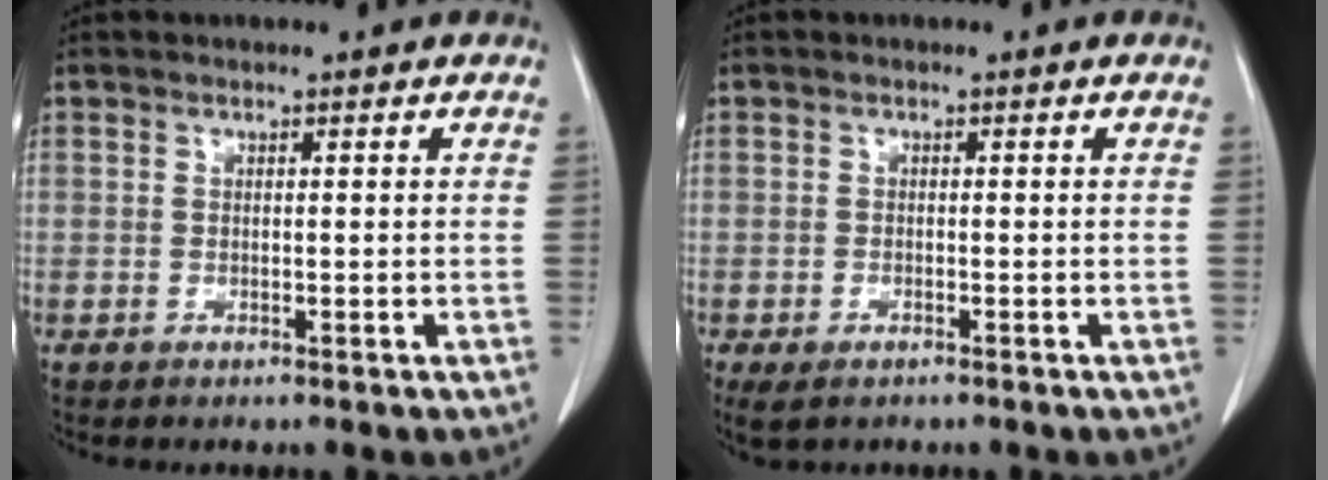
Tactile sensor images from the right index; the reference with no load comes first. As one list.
[{"total": 3.3, "force": [-2.2, 1.4, 2.0], "torque": [-0.040, -0.009, -0.031]}]